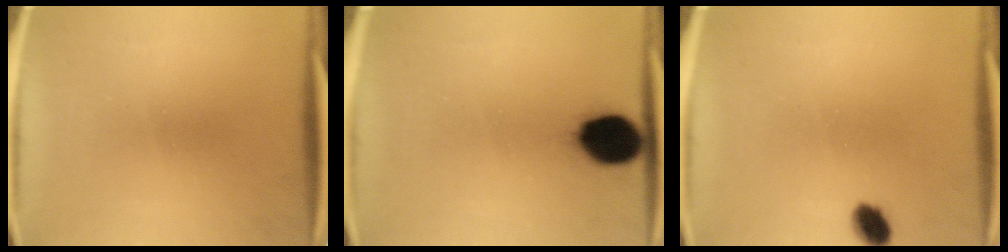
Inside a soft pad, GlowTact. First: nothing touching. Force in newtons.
{"total": 11.9}
{"total": 4.0}